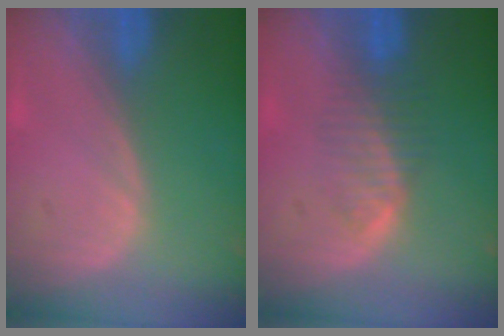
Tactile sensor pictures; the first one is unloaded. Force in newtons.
{"total": 3.9, "press": 3.9, "slide": 0.8}